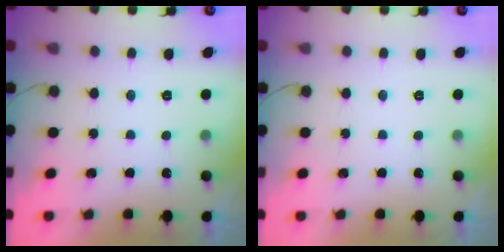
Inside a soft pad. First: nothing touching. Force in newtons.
{"total": 0.0}